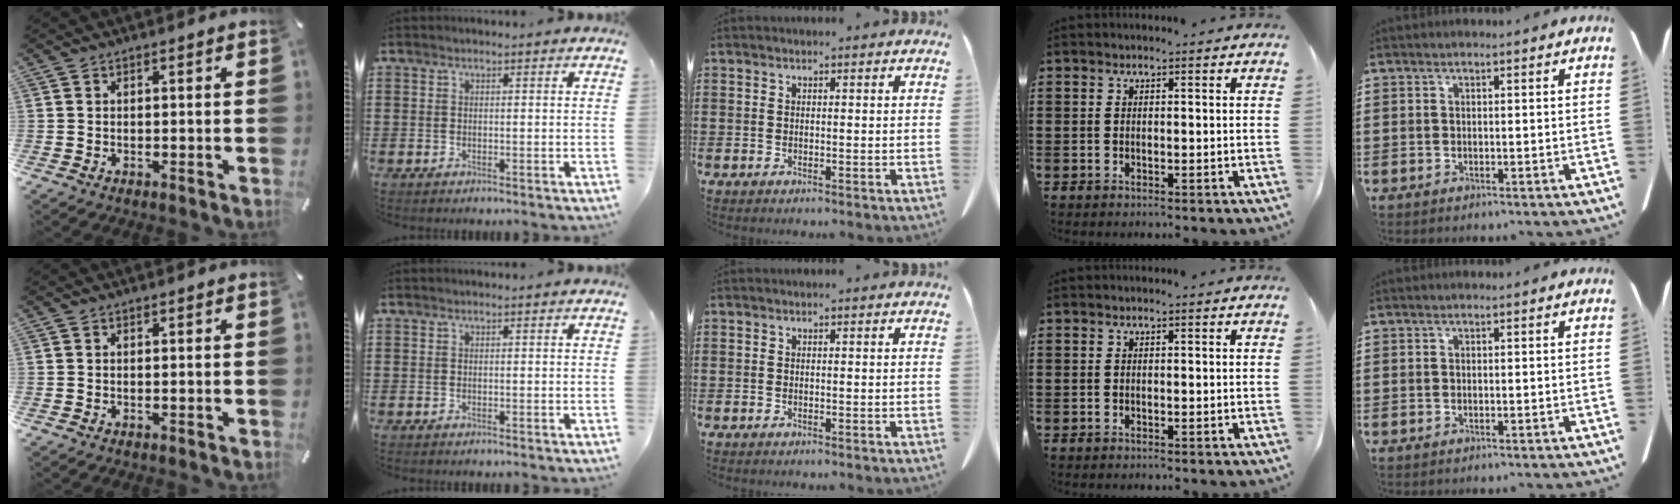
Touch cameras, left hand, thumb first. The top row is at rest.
{}